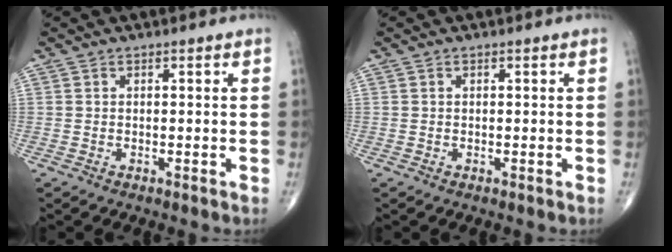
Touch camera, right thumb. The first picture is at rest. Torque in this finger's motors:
{"motor_torque": [-0.23, 0.01, -0.13, -0.05, -0.02]}